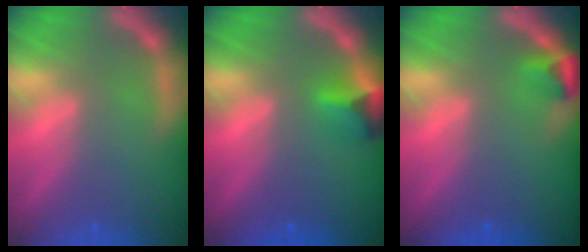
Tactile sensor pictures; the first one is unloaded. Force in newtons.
{"total": 2.9}
{"total": 1.9}